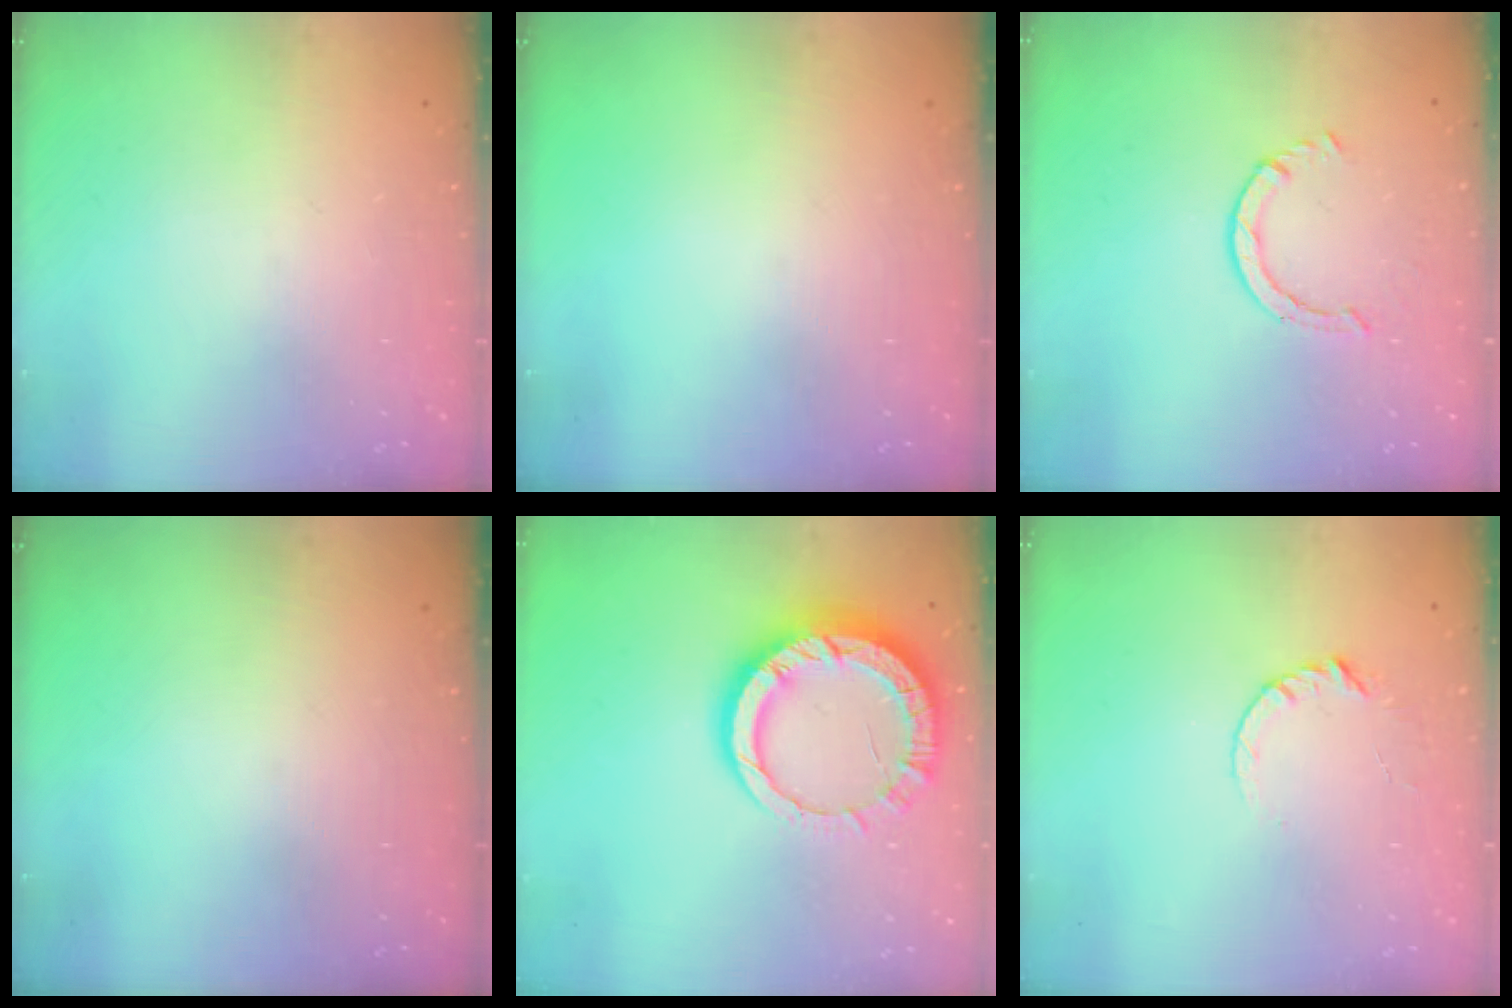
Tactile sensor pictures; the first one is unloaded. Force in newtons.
{"total": 0.0}
{"total": 2.5, "press": 2.5, "slide": 0.3}
{"total": 0.0}
{"total": 12.6, "press": 12.6, "slide": 1.1}
{"total": 4.6, "press": 4.6, "slide": 0.5}